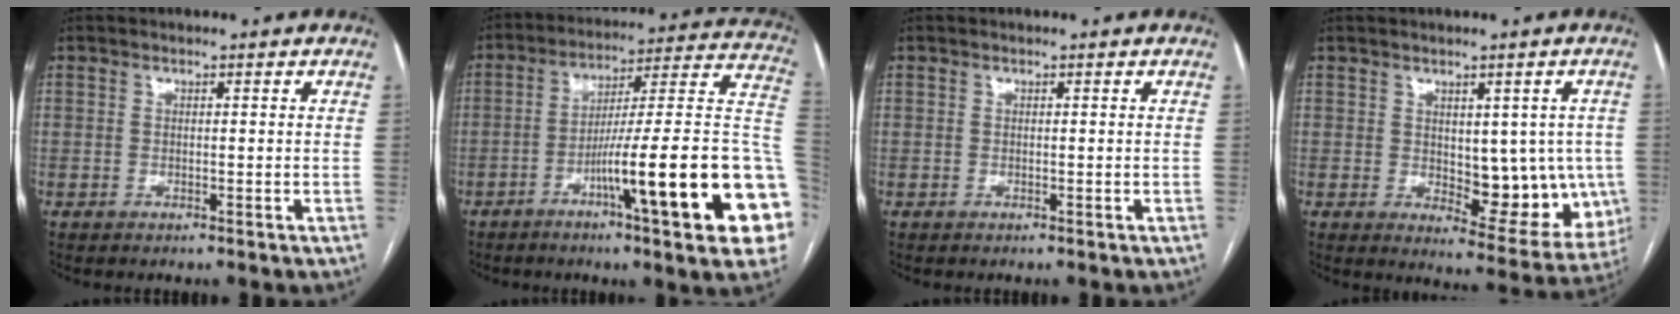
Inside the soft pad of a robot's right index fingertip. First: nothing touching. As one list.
[{"total": 24.2, "force": [-7.1, 0.6, 23.1], "torque": [-0.241, 0.003, -0.110]}, {"total": 0.0}, {"total": 11.5, "force": [-0.4, 5.5, 10.1], "torque": [-0.105, -0.002, 0.011]}]